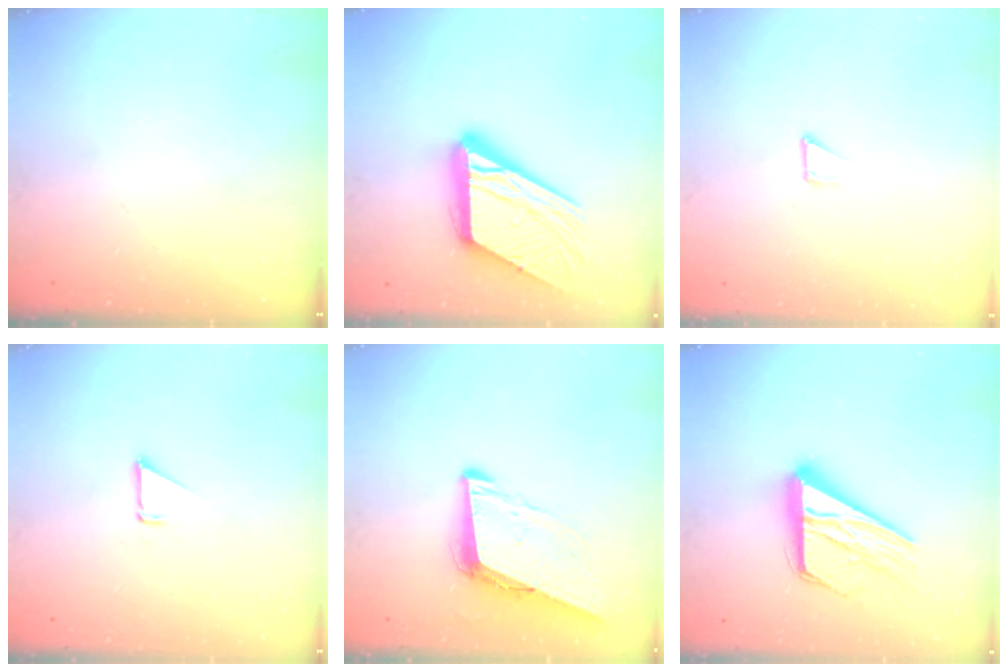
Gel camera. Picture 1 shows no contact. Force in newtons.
{"total": 20.3, "press": 20.2, "slide": 2.2}
{"total": 1.6, "press": 1.6, "slide": 0.1}
{"total": 1.5, "press": 1.5, "slide": 0.1}
{"total": 9.1, "press": 8.2, "slide": 3.8}
{"total": 20.0, "press": 20.0, "slide": 1.8}